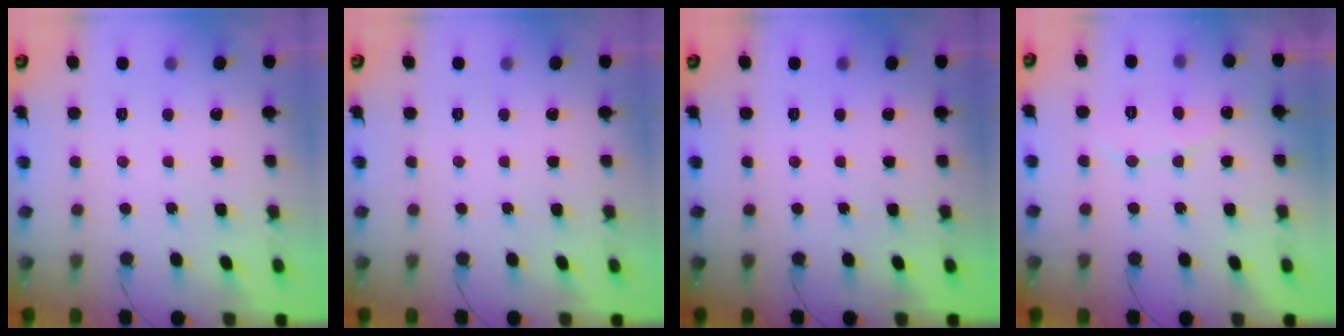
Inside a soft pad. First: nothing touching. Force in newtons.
{"total": 0.0}
{"total": 0.0}
{"total": 5.3, "press": 5.3, "slide": 0.3}